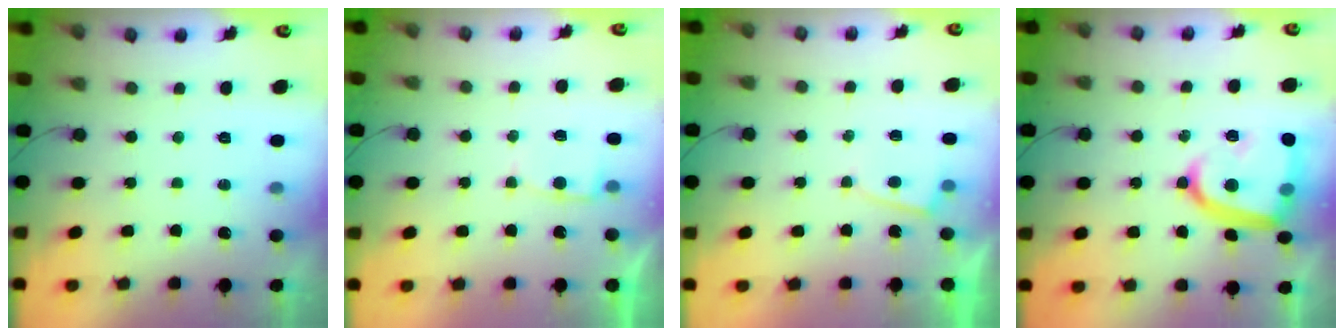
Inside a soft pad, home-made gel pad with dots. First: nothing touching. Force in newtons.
{"total": 3.5, "press": 3.5, "slide": 0.3}
{"total": 2.3, "press": 2.3, "slide": 0.3}
{"total": 17.1, "press": 17.0, "slide": 1.2}